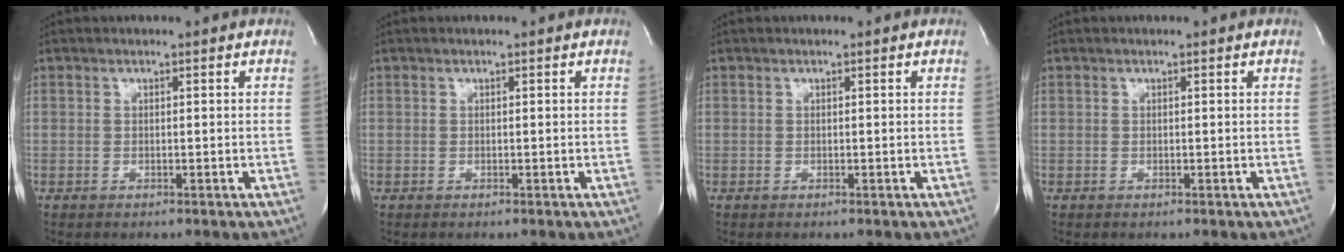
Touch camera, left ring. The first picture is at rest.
{"total": 0.0}
{"total": 0.0}
{"total": 0.0}